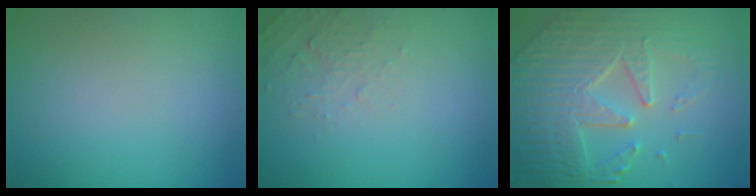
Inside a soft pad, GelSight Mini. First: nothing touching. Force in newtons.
{"total": 1.7, "press": 1.7, "slide": 0.2}
{"total": 8.8, "press": 6.0, "slide": 6.4}